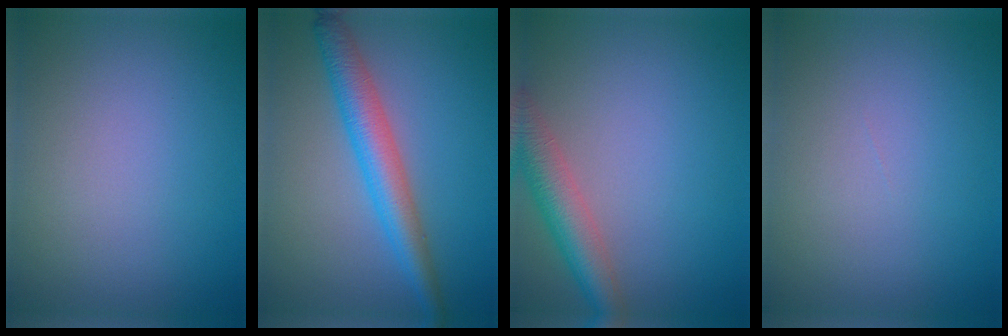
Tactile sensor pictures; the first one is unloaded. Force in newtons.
{"total": 4.7, "press": 4.7, "slide": 0.1}
{"total": 4.5, "press": 4.5, "slide": 0.2}
{"total": 0.0}